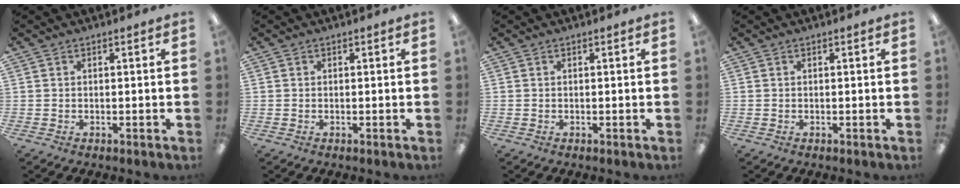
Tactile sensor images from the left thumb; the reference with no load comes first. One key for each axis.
{"total": 0.0}
{"total": 0.0}
{"total": 0.0}